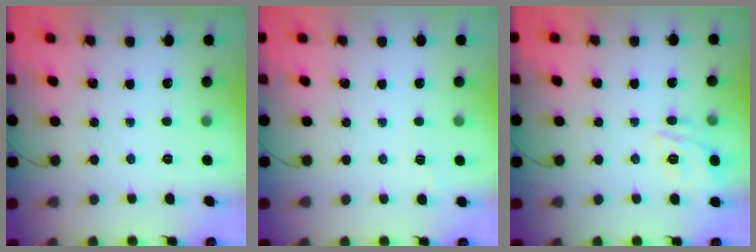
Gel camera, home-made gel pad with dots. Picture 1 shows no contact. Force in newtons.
{"total": 1.9, "press": 1.3, "slide": 1.4}
{"total": 11.2, "press": 11.2, "slide": 0.8}